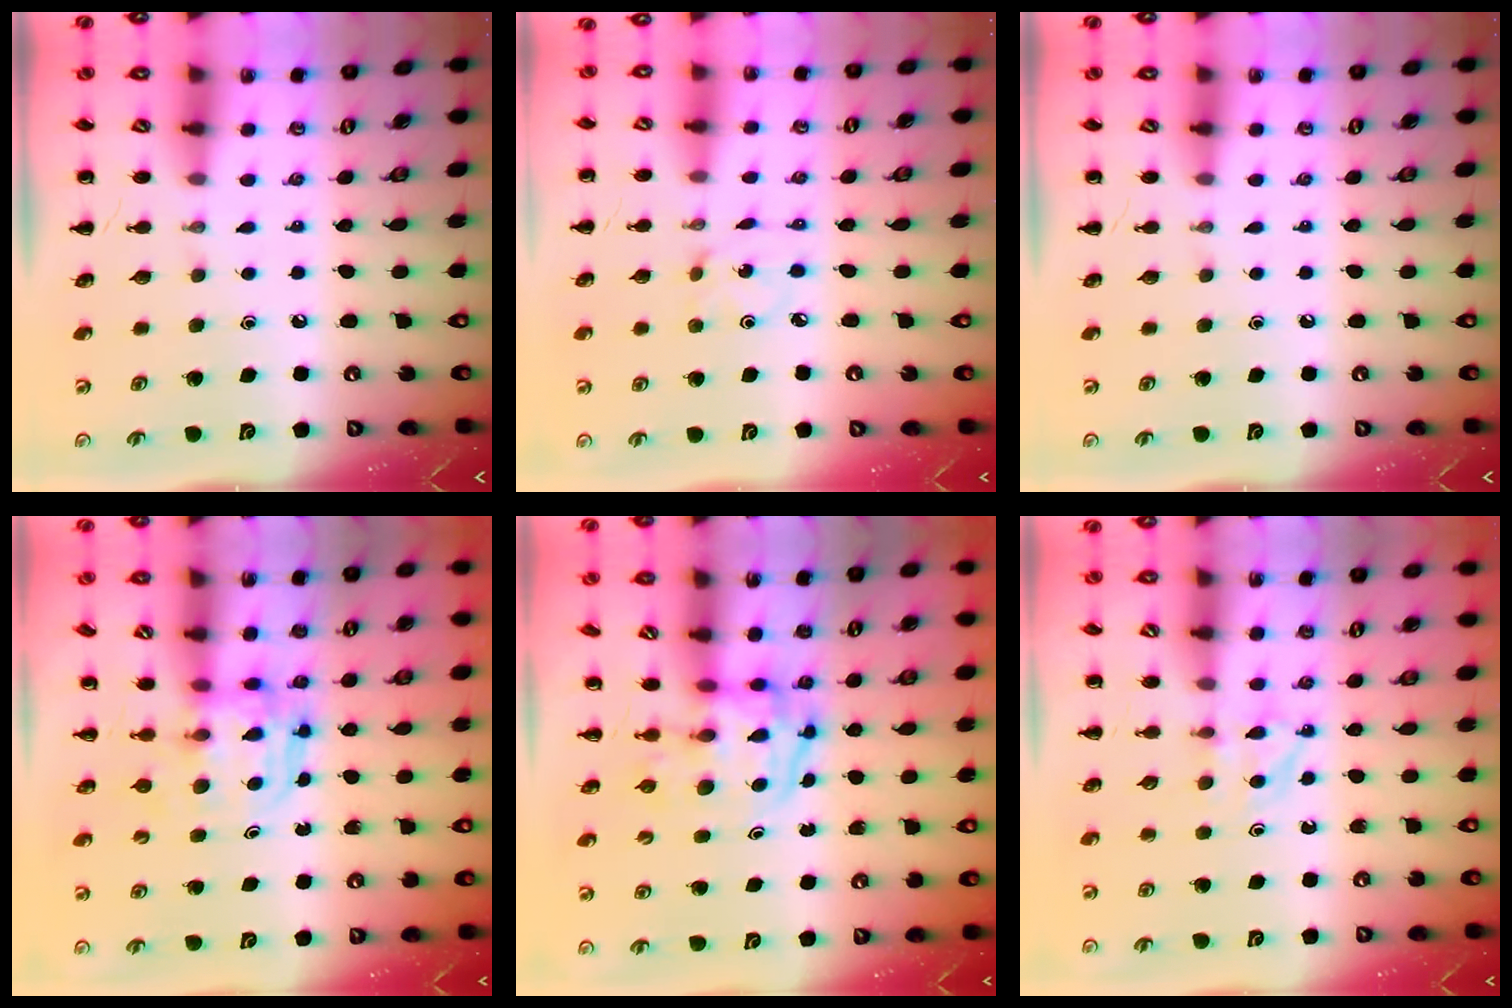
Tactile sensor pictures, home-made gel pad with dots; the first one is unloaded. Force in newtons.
{"total": 1.2, "press": 1.2, "slide": 0.4}
{"total": 0.0}
{"total": 3.6, "press": 3.6, "slide": 0.3}
{"total": 4.0, "press": 3.9, "slide": 0.6}
{"total": 4.9, "press": 4.6, "slide": 1.6}